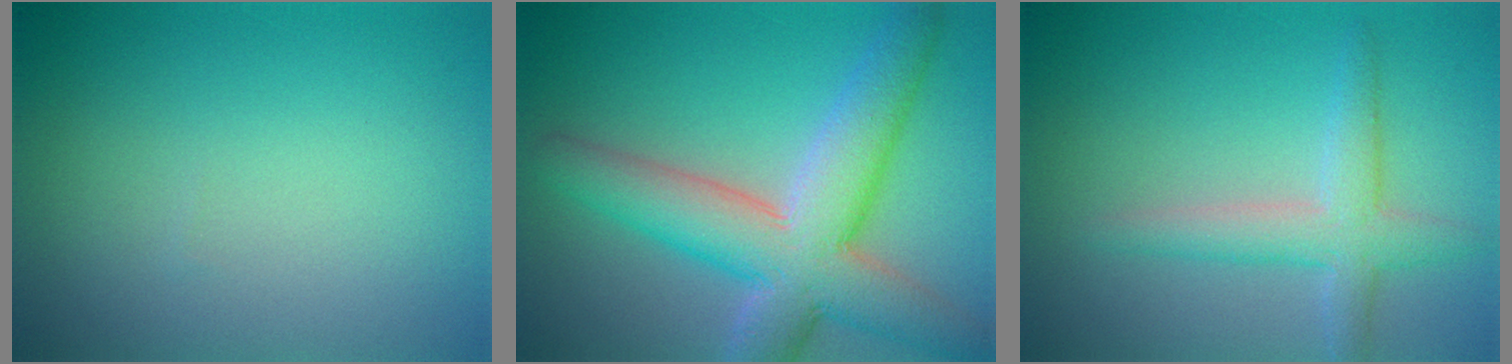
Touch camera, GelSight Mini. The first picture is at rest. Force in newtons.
{"total": 9.0, "press": 8.9, "slide": 0.7}
{"total": 3.2, "press": 3.2, "slide": 0.2}